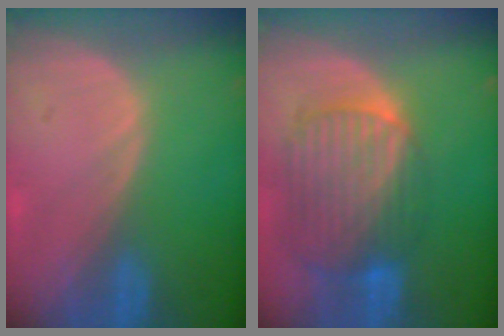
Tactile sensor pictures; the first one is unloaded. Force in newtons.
{"total": 10.4, "press": 8.8, "slide": 5.6}